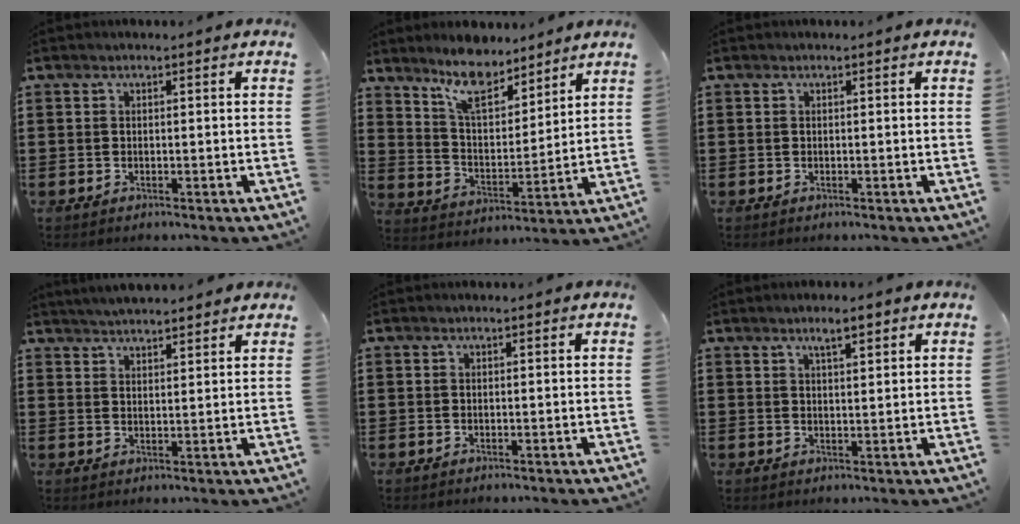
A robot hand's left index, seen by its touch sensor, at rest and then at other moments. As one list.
[{"total": 8.8, "force": [7.4, 2.6, 4.0], "torque": [-0.095, -0.025, 0.136]}, {"total": 0.0}, {"total": 3.2, "force": [3.2, -0.1, 0.3], "torque": [-0.016, -0.006, 0.059]}, {"total": 0.0}, {"total": 3.3, "force": [2.2, 0.6, 2.4], "torque": [-0.042, 0.002, 0.036]}]